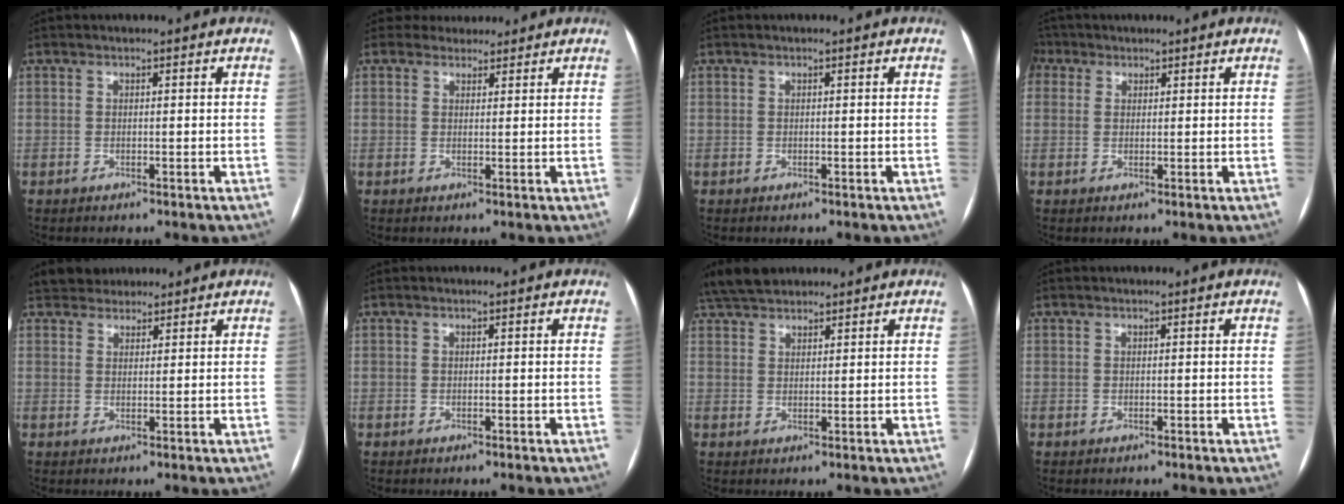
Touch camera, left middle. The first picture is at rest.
{"total": 4.0, "force": [3.6, 1.8, 0.0], "torque": [0.006, 0.018, 0.050]}
{"total": 0.0}
{"total": 4.5, "force": [2.4, 3.5, 1.2], "torque": [-0.032, 0.022, 0.049]}
{"total": 3.8, "force": [3.4, 1.8, 0.2], "torque": [0.001, 0.022, 0.054]}
{"total": 0.0}
{"total": 6.3, "force": [5.4, 2.1, 2.4], "torque": [-0.050, 0.028, 0.104]}
{"total": 0.0}